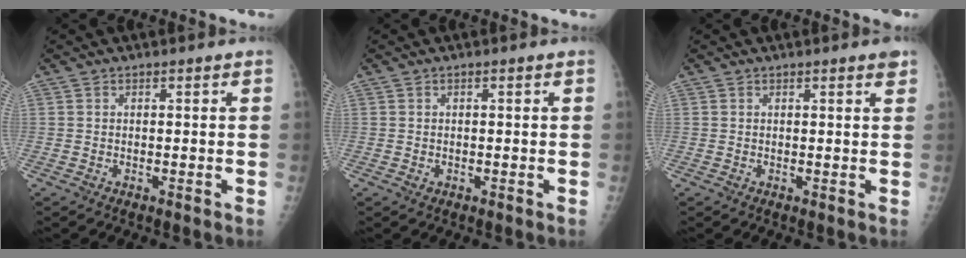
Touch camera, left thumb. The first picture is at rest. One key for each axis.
{"total": 0.6, "fx": 0.0, "fy": 0.4, "fz": 0.4, "tx": -0.003, "ty": -0.001, "tz": 0.002}
{"total": 1.5, "fx": 1.0, "fy": 0.1, "fz": 1.1, "tx": -0.015, "ty": -0.005, "tz": 0.011}